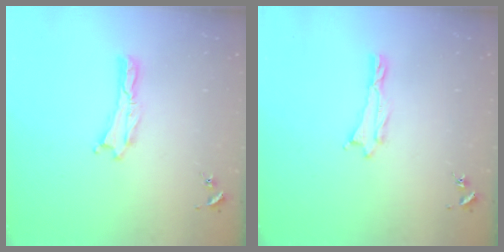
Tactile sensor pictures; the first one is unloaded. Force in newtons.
{"total": 0.5, "press": 0.5, "slide": 0.2}